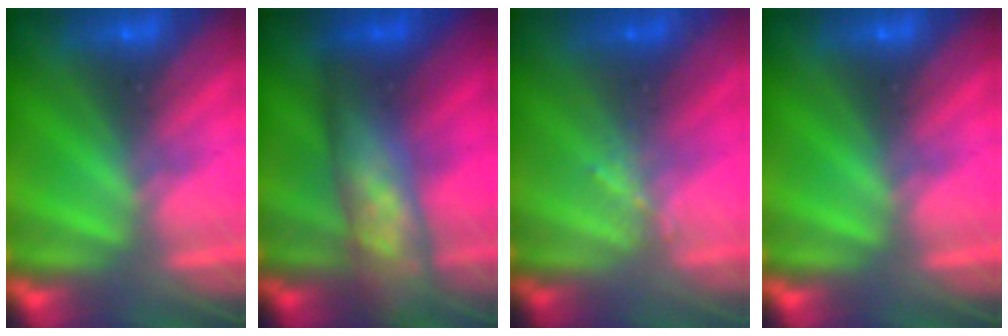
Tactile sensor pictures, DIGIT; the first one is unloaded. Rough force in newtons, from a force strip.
{"total": 9.3}
{"total": 1.1}
{"total": 0.0}